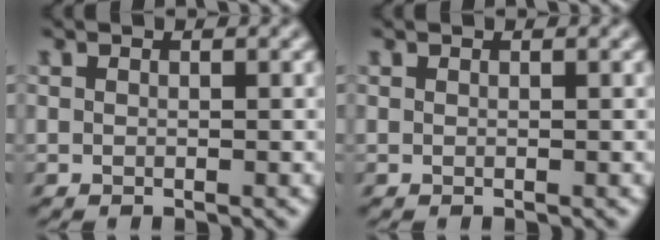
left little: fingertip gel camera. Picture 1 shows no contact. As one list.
[{"total": 0.0}]